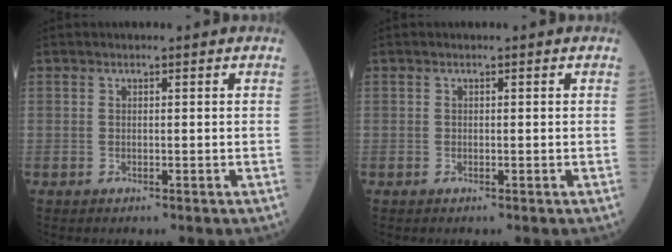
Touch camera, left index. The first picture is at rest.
{"total": 0.0}